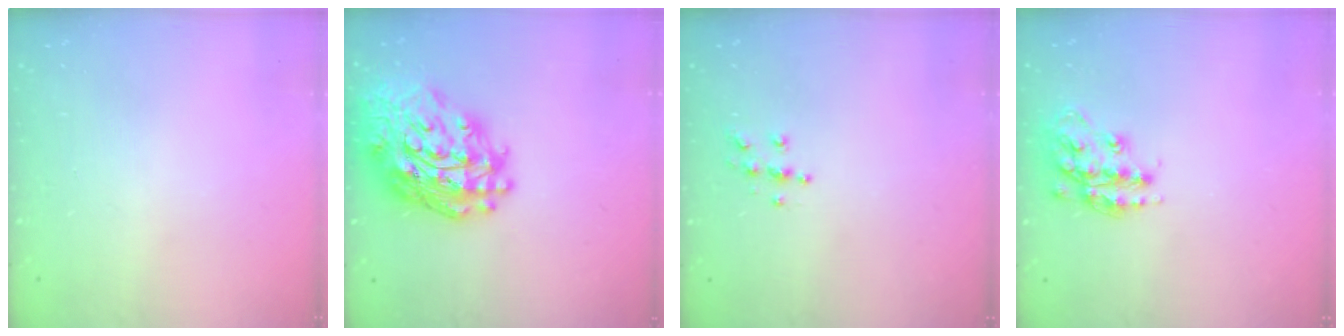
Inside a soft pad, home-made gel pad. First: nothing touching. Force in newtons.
{"total": 24.3, "press": 24.2, "slide": 2.6}
{"total": 5.4, "press": 5.4, "slide": 0.1}
{"total": 16.1, "press": 16.1, "slide": 1.0}